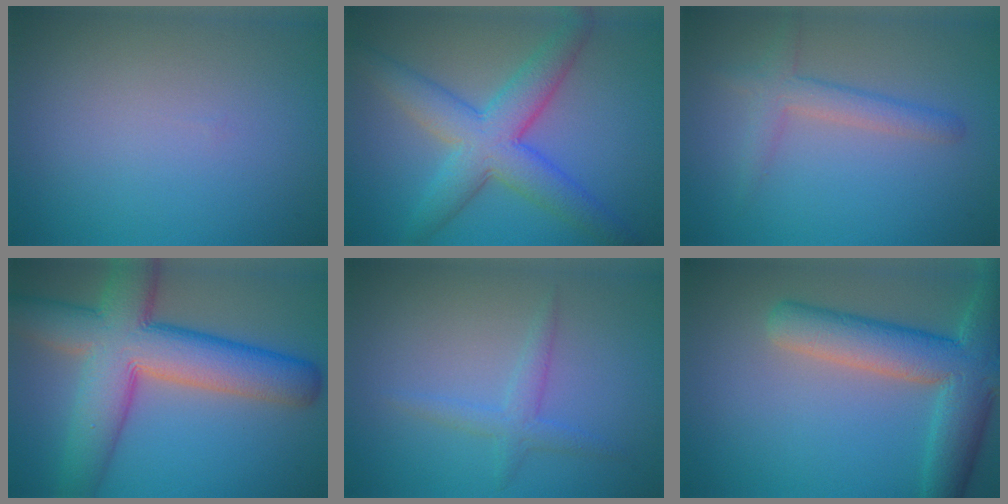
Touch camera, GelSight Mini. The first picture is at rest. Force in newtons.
{"total": 6.7, "press": 6.7, "slide": 0.2}
{"total": 2.5, "press": 2.5, "slide": 0.2}
{"total": 11.1, "press": 11.1, "slide": 0.4}
{"total": 1.9, "press": 1.9, "slide": 0.1}
{"total": 7.8, "press": 7.8, "slide": 0.5}